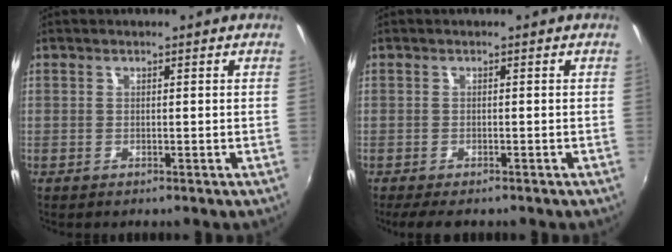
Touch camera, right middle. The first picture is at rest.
{"total": 4.1, "force": [-3.2, 1.2, 2.3], "torque": [-0.049, -0.023, -0.053]}